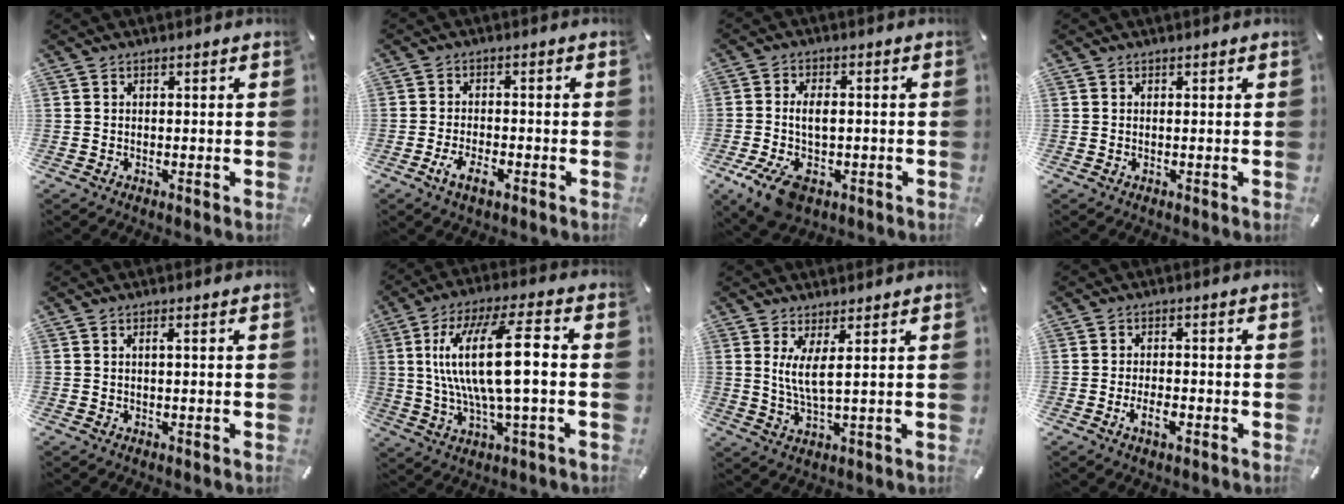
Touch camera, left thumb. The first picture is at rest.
{"total": 5.2, "force": [-2.6, 2.2, 3.9], "torque": [-0.080, 0.004, -0.048]}
{"total": 10.6, "force": [-2.0, 6.6, 8.1], "torque": [-0.149, 0.001, -0.033]}
{"total": 0.0}
{"total": 1.2, "force": [0.2, 0.0, 1.2], "torque": [-0.022, -0.001, 0.002]}
{"total": 18.0, "force": [1.6, 4.8, 17.3], "torque": [-0.356, -0.002, 0.011]}
{"total": 5.6, "force": [1.9, 1.0, 5.2], "torque": [-0.112, -0.006, 0.032]}
{"total": 4.6, "force": [-2.0, 2.0, 3.6], "torque": [-0.063, 0.009, -0.036]}